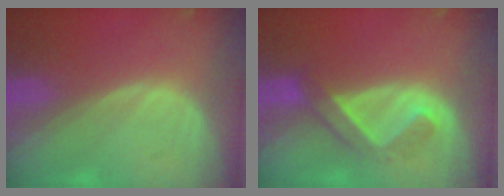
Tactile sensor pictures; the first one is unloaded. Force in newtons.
{"total": 5.1, "press": 4.7, "slide": 2.0}